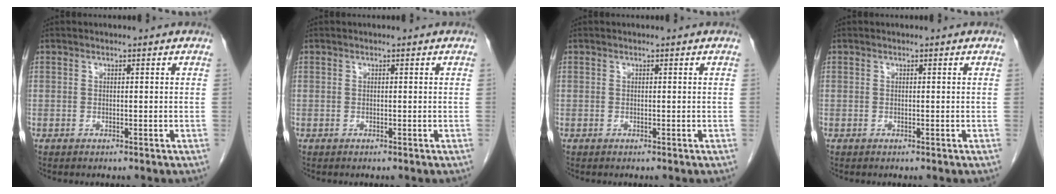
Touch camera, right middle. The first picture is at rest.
{"total": 0.0}
{"total": 0.0}
{"total": 0.0}